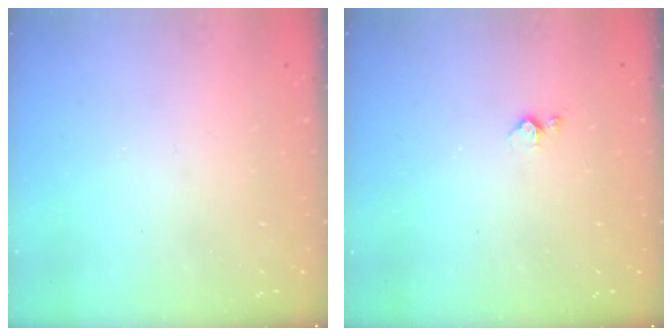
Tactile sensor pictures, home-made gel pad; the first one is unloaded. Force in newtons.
{"total": 2.8, "press": 2.7, "slide": 0.4}